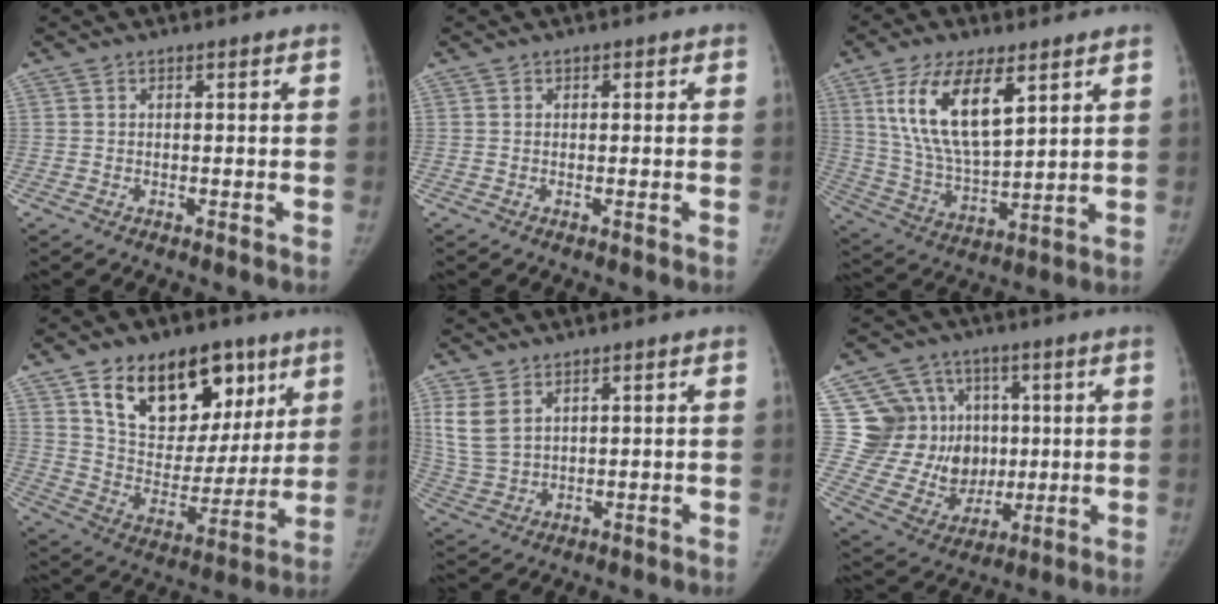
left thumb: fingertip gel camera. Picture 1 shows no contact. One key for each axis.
{"total": 0.7, "fx": 0.2, "fy": 0.7, "fz": 0.1, "tx": 0.008, "ty": 0.002, "tz": 0.000}
{"total": 16.3, "fx": 7.2, "fy": 7.1, "fz": 12.8, "tx": -0.228, "ty": -0.029, "tz": 0.145}
{"total": 22.9, "fx": 12.0, "fy": 14.2, "fz": 13.5, "tx": -0.159, "ty": -0.029, "tz": 0.201}
{"total": 7.6, "fx": 3.5, "fy": 5.1, "fz": 4.4, "tx": -0.089, "ty": -0.008, "tz": 0.085}
{"total": 17.2, "fx": 3.0, "fy": 14.9, "fz": 8.0, "tx": -0.088, "ty": 0.003, "tz": 0.079}